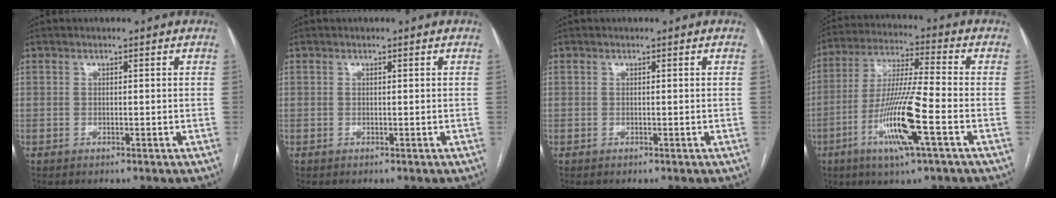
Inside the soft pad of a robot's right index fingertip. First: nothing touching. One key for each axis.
{"total": 0.0}
{"total": 0.0}
{"total": 13.6, "fx": -5.0, "fy": 0.1, "fz": 12.6, "tx": -0.252, "ty": -0.014, "tz": -0.097}